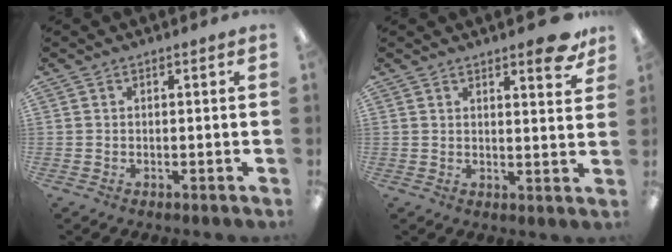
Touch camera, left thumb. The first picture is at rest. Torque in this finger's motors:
{"motor_torque": [-0.24, -0.08, 0.07, -0.07, 0.03]}